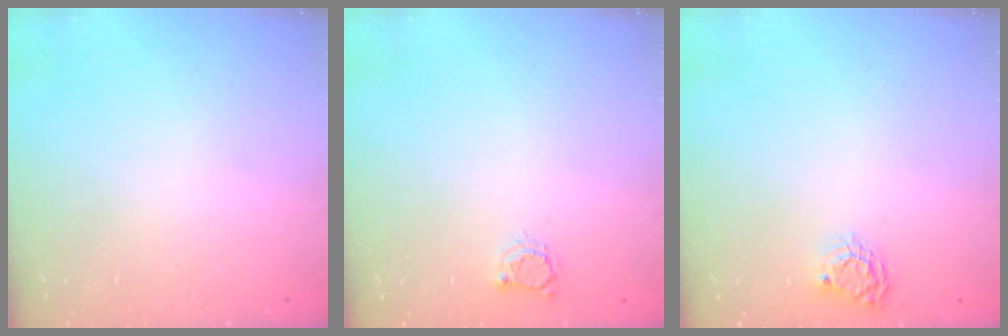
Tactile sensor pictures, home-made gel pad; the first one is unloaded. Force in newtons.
{"total": 3.2, "press": 3.2, "slide": 0.0}
{"total": 5.6, "press": 5.6, "slide": 0.5}